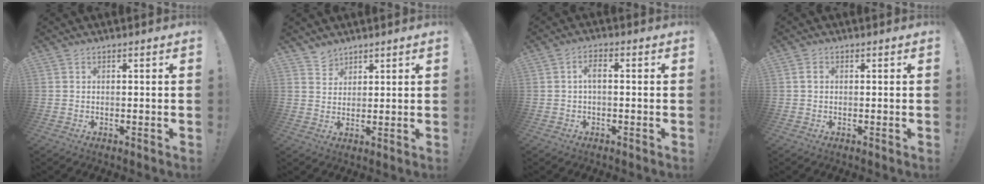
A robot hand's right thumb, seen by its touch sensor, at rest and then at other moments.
{"total": 3.5, "force": [2.9, 1.9, 0.0], "torque": [0.001, -0.019, 0.054]}
{"total": 3.2, "force": [-0.2, 0.9, 3.0], "torque": [-0.063, 0.012, -0.004]}
{"total": 1.8, "force": [0.3, 1.3, 1.2], "torque": [-0.019, 0.005, 0.005]}